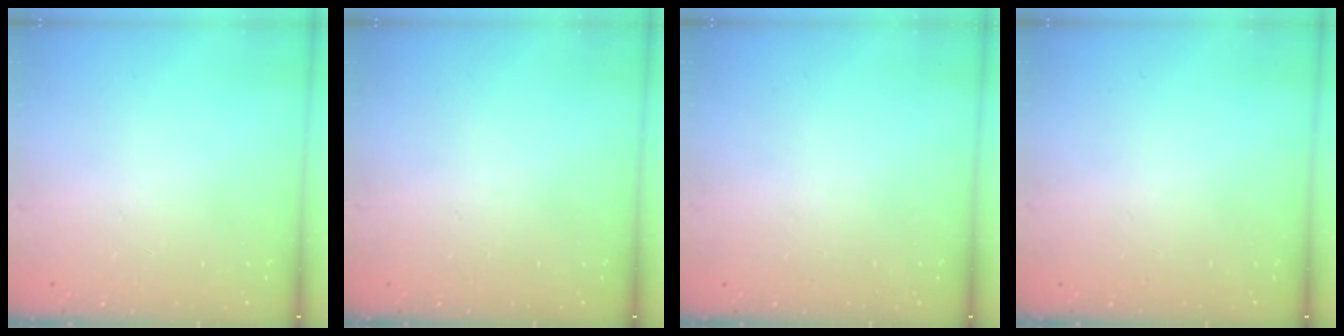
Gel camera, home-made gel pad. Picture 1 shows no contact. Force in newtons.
{"total": 0.0}
{"total": 0.0}
{"total": 0.0}